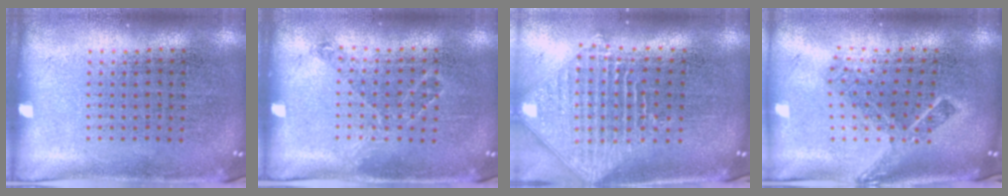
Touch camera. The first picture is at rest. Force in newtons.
{"total": 0.8, "press": 0.7, "slide": 0.4}
{"total": 2.3, "press": 1.8, "slide": 1.5}
{"total": 2.1, "press": 1.4, "slide": 1.5}